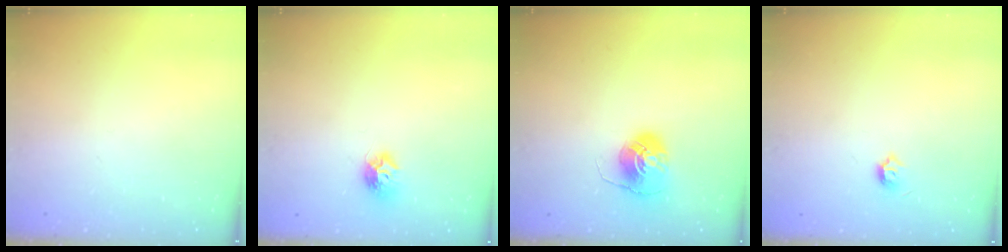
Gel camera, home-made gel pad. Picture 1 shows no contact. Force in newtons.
{"total": 8.0, "press": 8.0, "slide": 0.5}
{"total": 7.7, "press": 7.7, "slide": 0.2}
{"total": 3.9, "press": 3.8, "slide": 0.7}